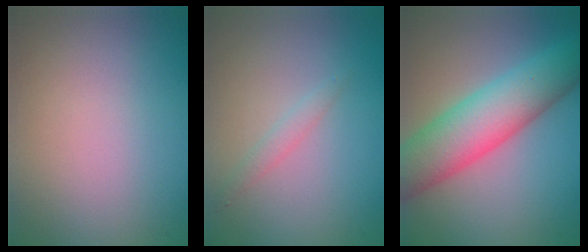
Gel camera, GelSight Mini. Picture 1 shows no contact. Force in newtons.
{"total": 1.0, "press": 1.0, "slide": 0.0}
{"total": 8.5, "press": 8.5, "slide": 0.1}